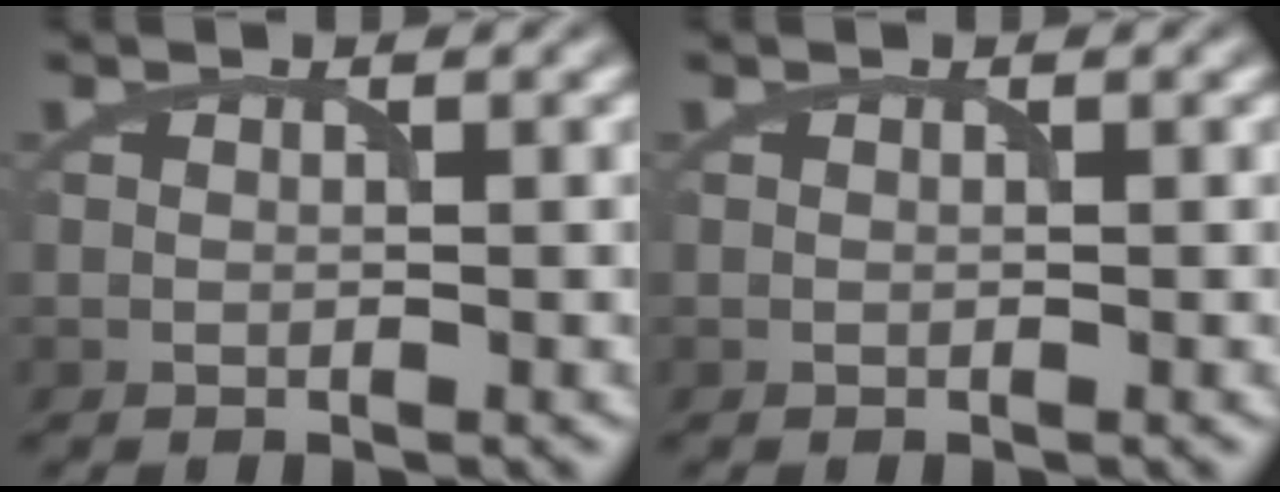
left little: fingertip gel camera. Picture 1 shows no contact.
{"total": 0.0}